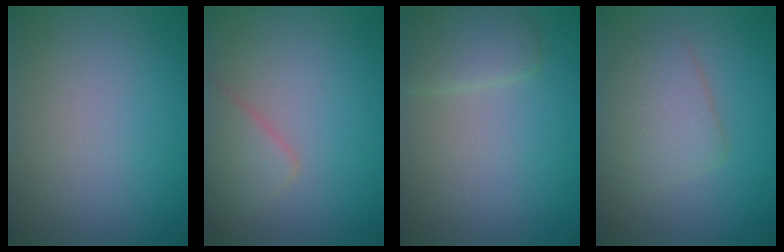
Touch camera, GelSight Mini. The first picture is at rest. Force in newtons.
{"total": 2.5, "press": 2.5, "slide": 0.2}
{"total": 2.4, "press": 2.4, "slide": 0.1}
{"total": 3.8, "press": 3.8, "slide": 0.1}